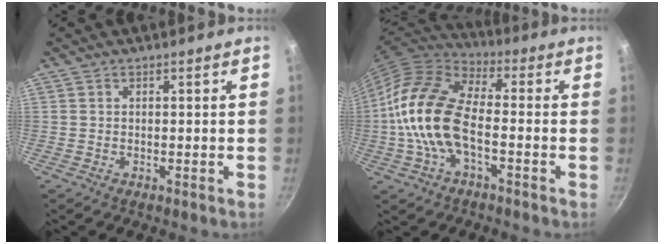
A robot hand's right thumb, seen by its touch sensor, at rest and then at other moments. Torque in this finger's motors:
{"motor_torque": [-0.23, 1.52, 2.05, -0.72, 0.64]}